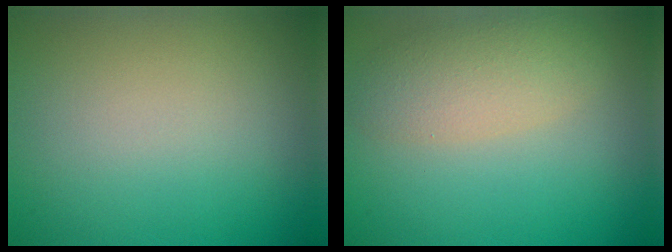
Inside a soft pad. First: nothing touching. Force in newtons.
{"total": 3.8, "press": 3.8, "slide": 0.3}